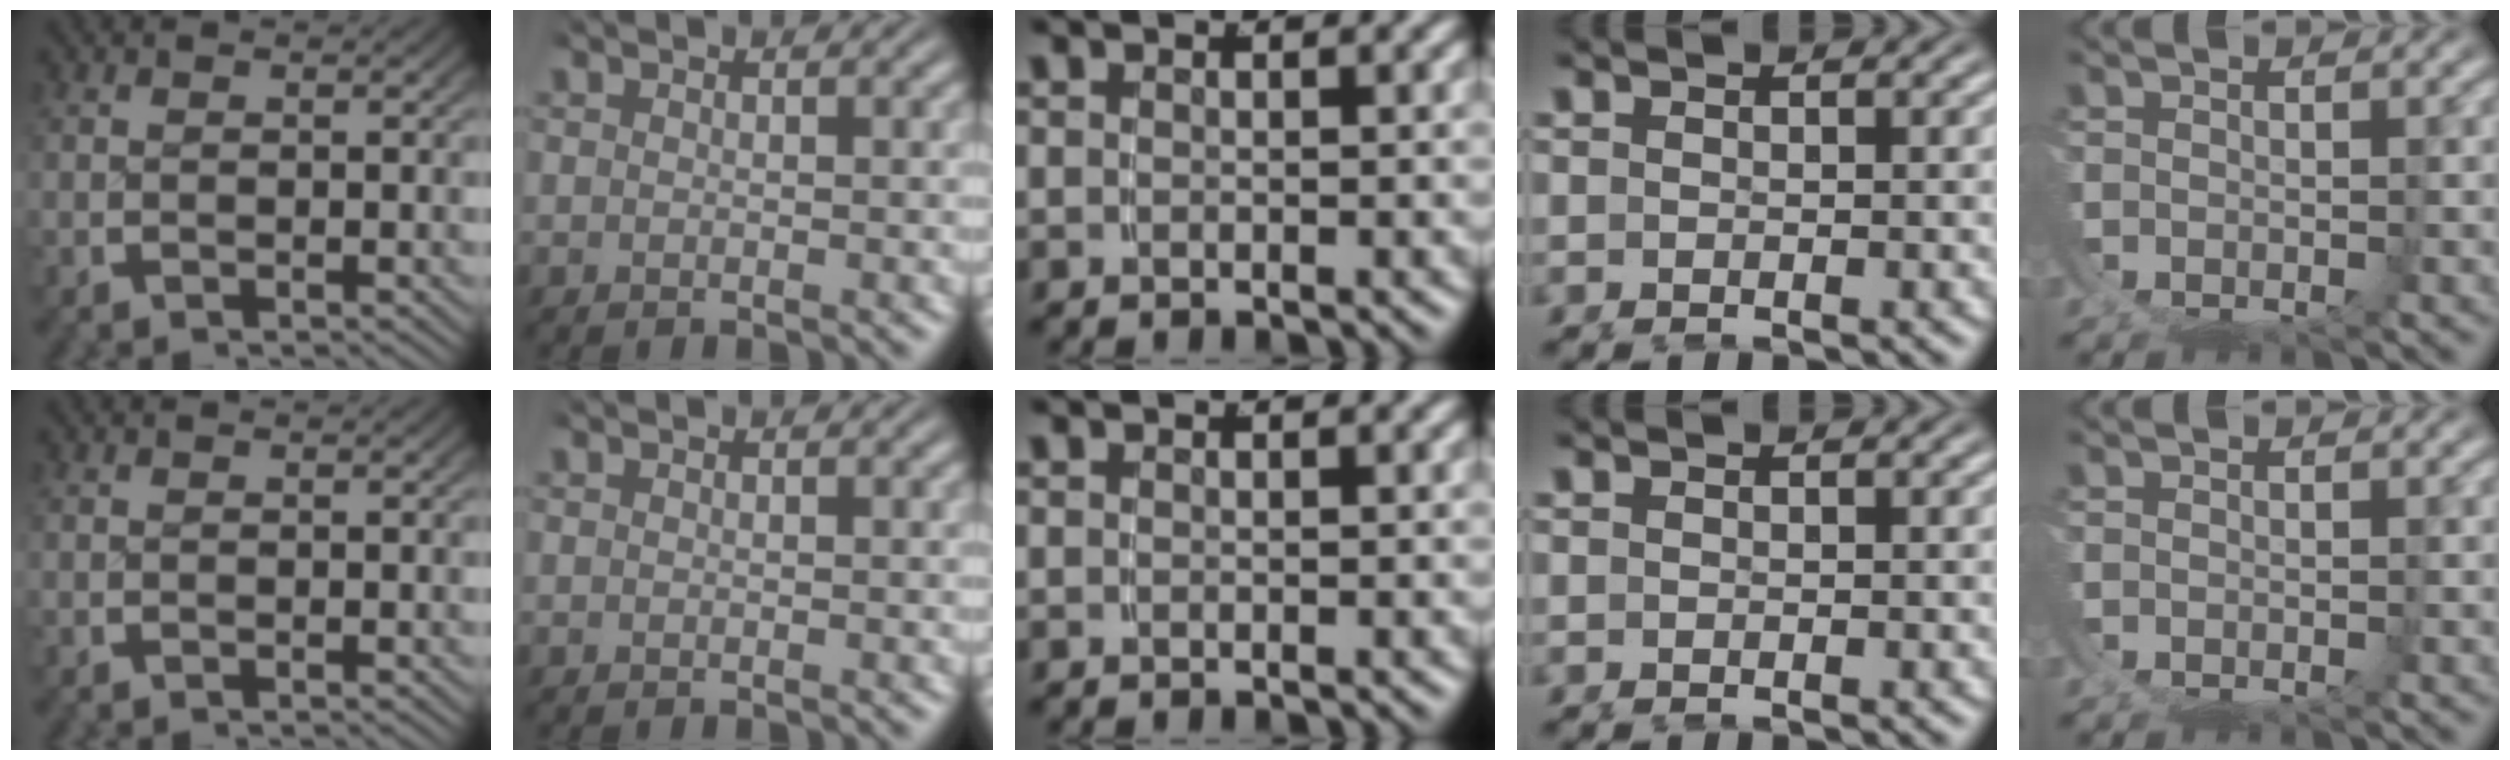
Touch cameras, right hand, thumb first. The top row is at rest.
{}